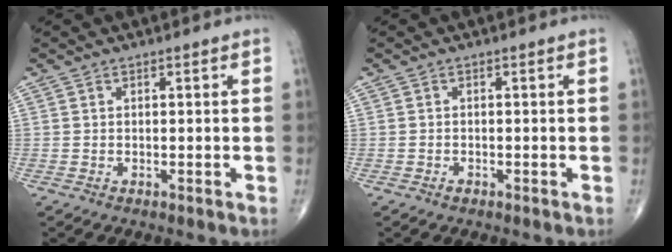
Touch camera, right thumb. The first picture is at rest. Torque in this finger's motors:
{"motor_torque": [-0.33, 0.10, -0.19, -0.09, 0.03]}